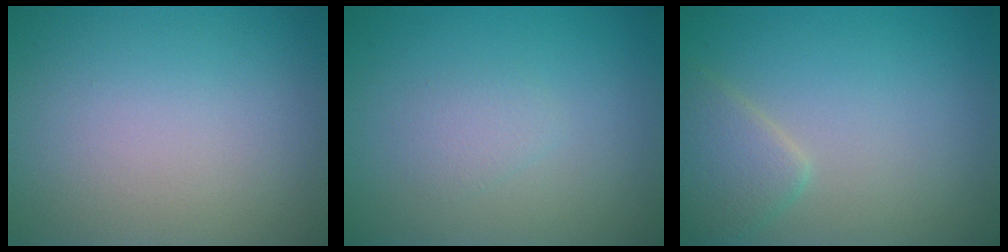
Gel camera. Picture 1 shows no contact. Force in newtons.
{"total": 1.1, "press": 1.1, "slide": 0.1}
{"total": 2.7, "press": 2.7, "slide": 0.1}